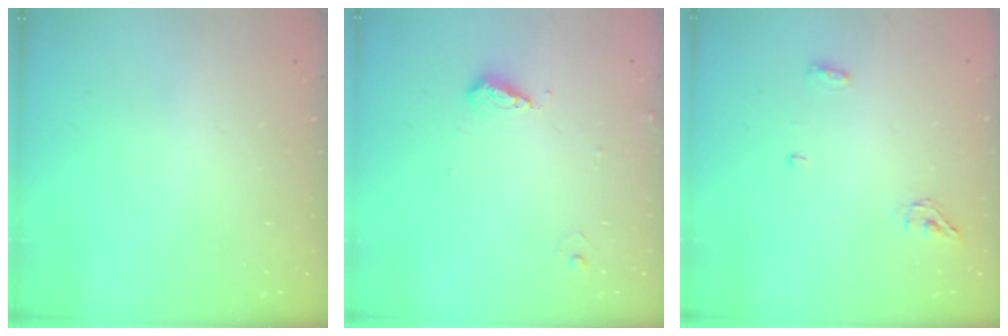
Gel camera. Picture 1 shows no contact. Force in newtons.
{"total": 5.0, "press": 4.9, "slide": 0.6}
{"total": 4.3, "press": 4.0, "slide": 1.4}